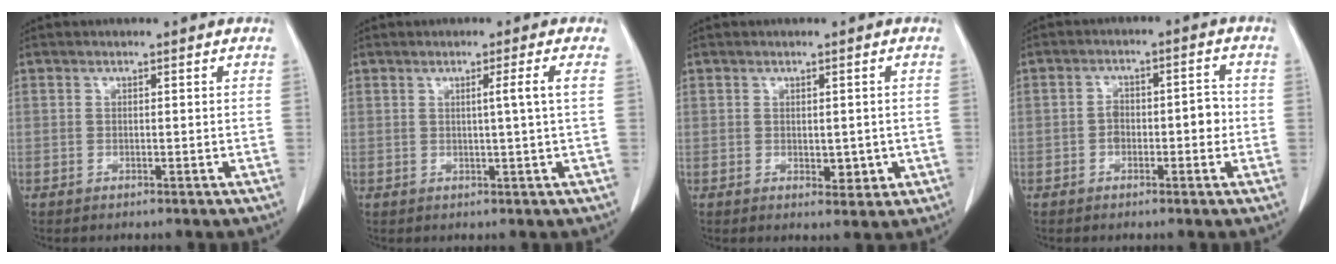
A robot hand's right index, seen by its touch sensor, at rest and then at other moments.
{"total": 2.8, "force": [0.5, -1.1, 2.5], "torque": [-0.040, -0.004, 0.012]}
{"total": 2.7, "force": [-0.3, 1.7, 2.1], "torque": [-0.021, -0.003, 0.003]}
{"total": 5.1, "force": [-1.2, 2.5, 4.3], "torque": [-0.062, 0.024, -0.019]}